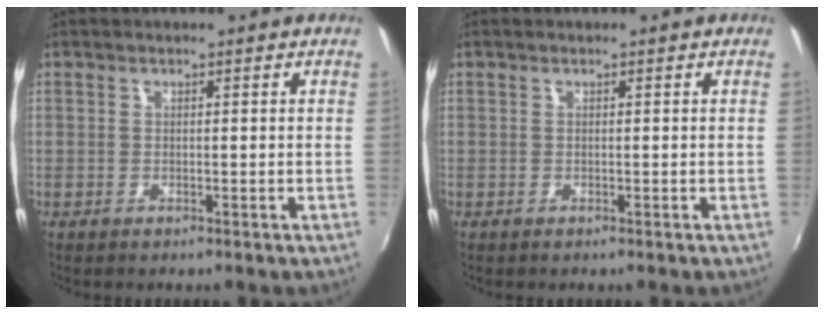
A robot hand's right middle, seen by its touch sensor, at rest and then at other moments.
{"total": 0.0}